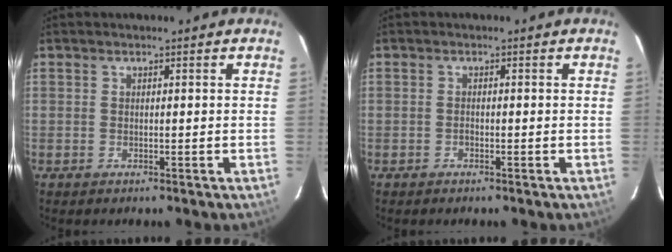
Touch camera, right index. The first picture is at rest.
{"total": 1.1, "force": [-0.8, 0.5, 0.5], "torque": [-0.011, 0.003, -0.016]}